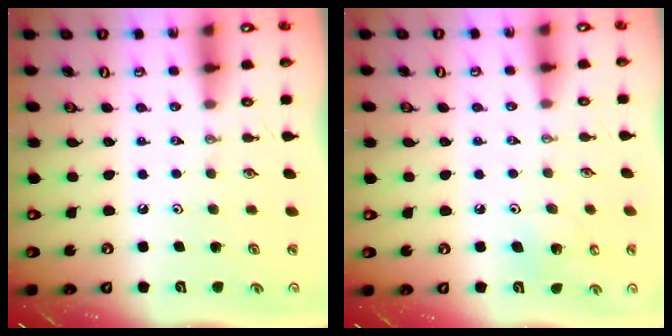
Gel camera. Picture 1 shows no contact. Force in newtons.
{"total": 5.4, "press": 5.4, "slide": 0.9}